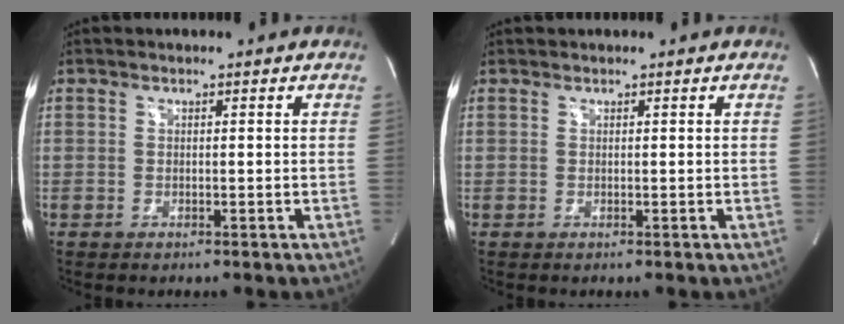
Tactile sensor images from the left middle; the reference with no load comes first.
{"total": 0.0}